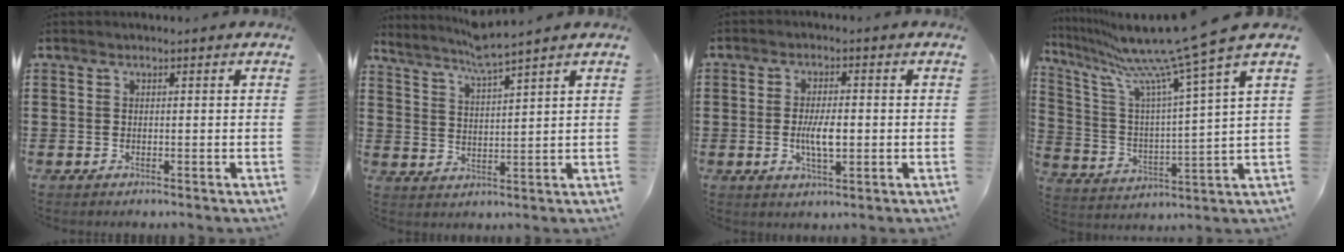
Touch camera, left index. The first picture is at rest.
{"total": 5.1, "force": [4.5, -0.9, 2.1], "torque": [-0.056, -0.022, 0.077]}
{"total": 5.4, "force": [-0.4, 1.9, 5.0], "torque": [-0.089, -0.003, -0.012]}
{"total": 12.7, "force": [10.4, -0.8, 7.2], "torque": [-0.173, -0.068, 0.167]}